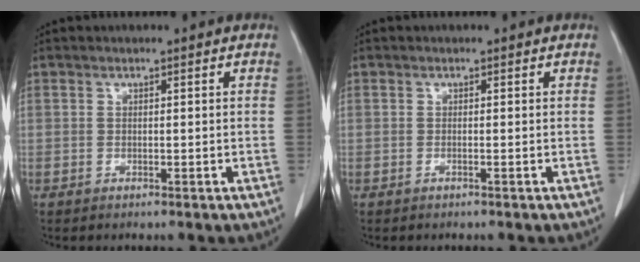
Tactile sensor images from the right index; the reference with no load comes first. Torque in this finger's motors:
{"motor_torque": [0.07, 0.11, -0.01, 0.02]}